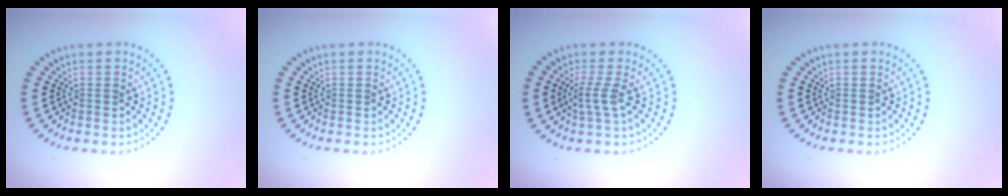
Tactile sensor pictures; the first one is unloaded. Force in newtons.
{"total": 0.0}
{"total": 2.0, "press": 1.6, "slide": 1.2}
{"total": 0.0}